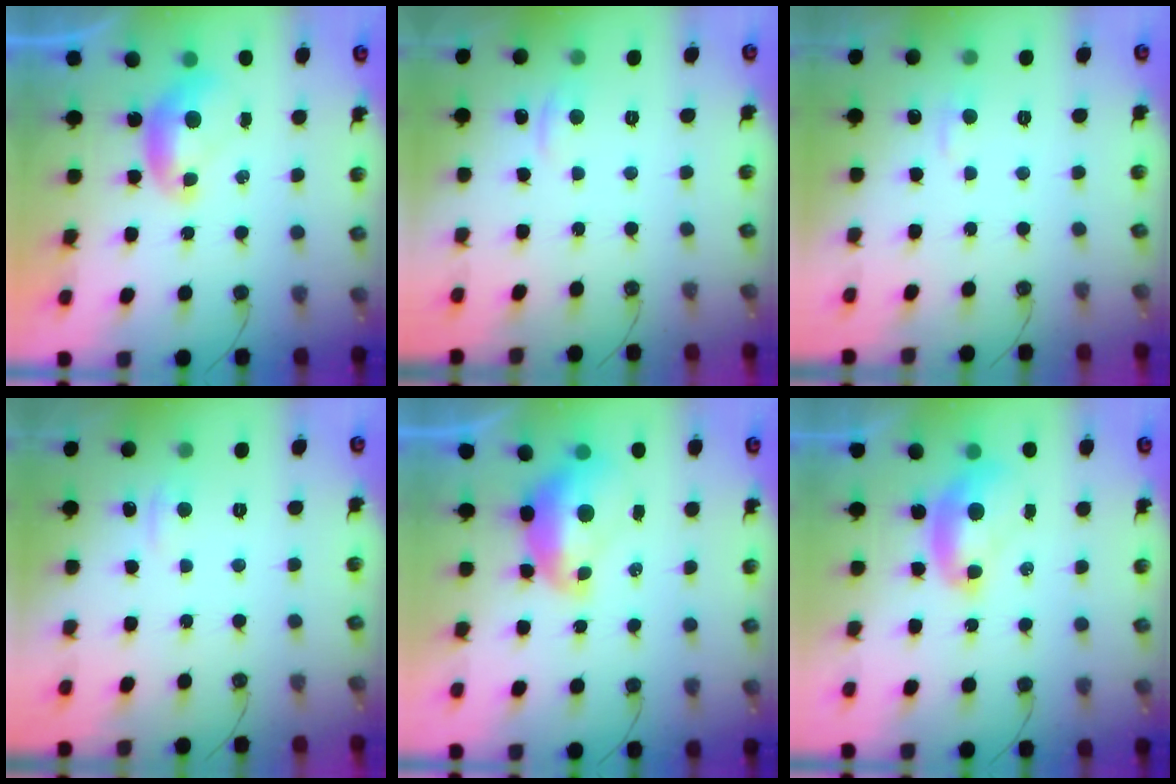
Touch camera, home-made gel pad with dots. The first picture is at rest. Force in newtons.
{"total": 0.8, "press": 0.0, "slide": 0.8}
{"total": 1.7, "press": 1.6, "slide": 0.6}
{"total": 1.2, "press": 1.0, "slide": 0.7}
{"total": 2.8, "press": 2.7, "slide": 0.7}
{"total": 1.9, "press": 1.9, "slide": 0.1}